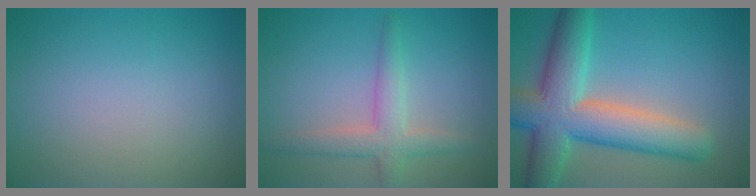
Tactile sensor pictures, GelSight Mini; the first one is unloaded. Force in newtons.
{"total": 3.4, "press": 3.4, "slide": 0.2}
{"total": 9.9, "press": 9.9, "slide": 0.6}